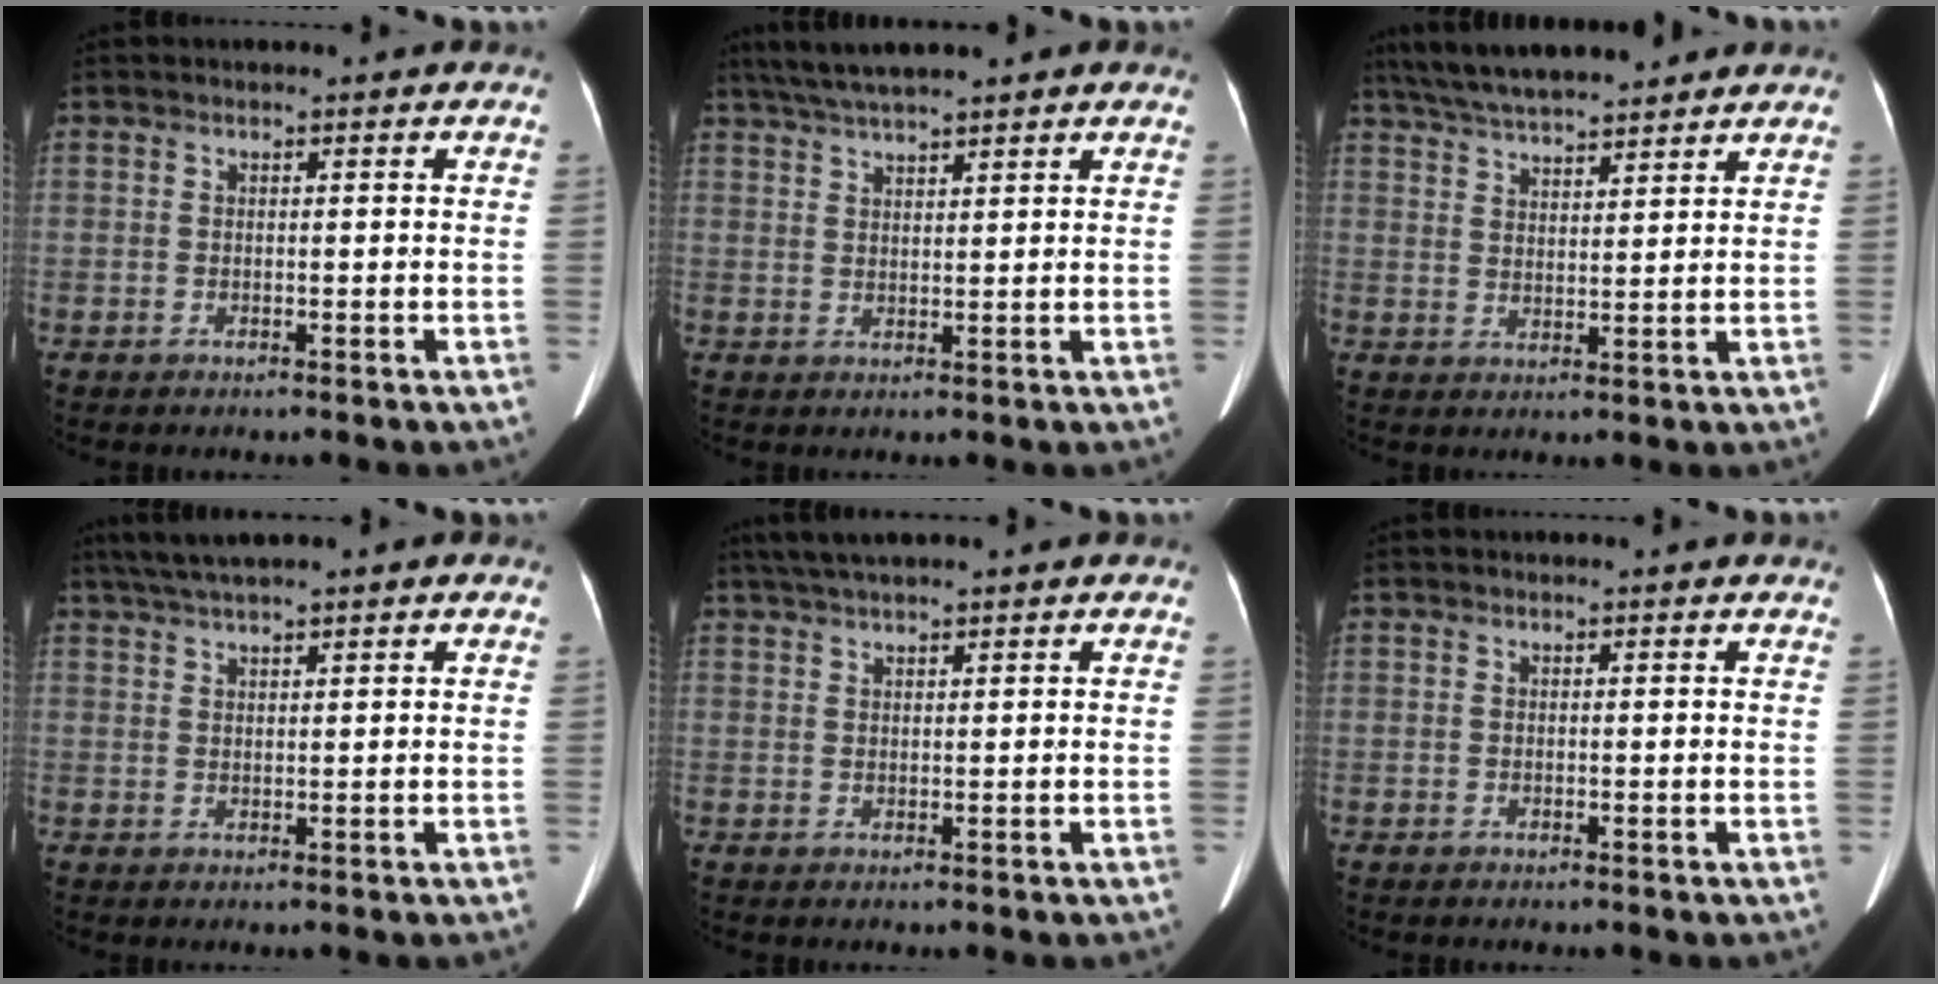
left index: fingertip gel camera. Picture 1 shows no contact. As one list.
[{"total": 8.0, "force": [6.6, 0.9, 4.5], "torque": [-0.071, 0.040, 0.104]}, {"total": 12.2, "force": [10.8, 1.9, 5.4], "torque": [-0.094, 0.032, 0.177]}, {"total": 6.7, "force": [5.3, 0.6, 4.1], "torque": [-0.068, 0.040, 0.086]}, {"total": 5.5, "force": [4.5, 0.4, 3.1], "torque": [-0.052, 0.036, 0.079]}, {"total": 1.5, "force": [1.4, 0.2, 0.4], "torque": [-0.010, 0.001, 0.005]}]